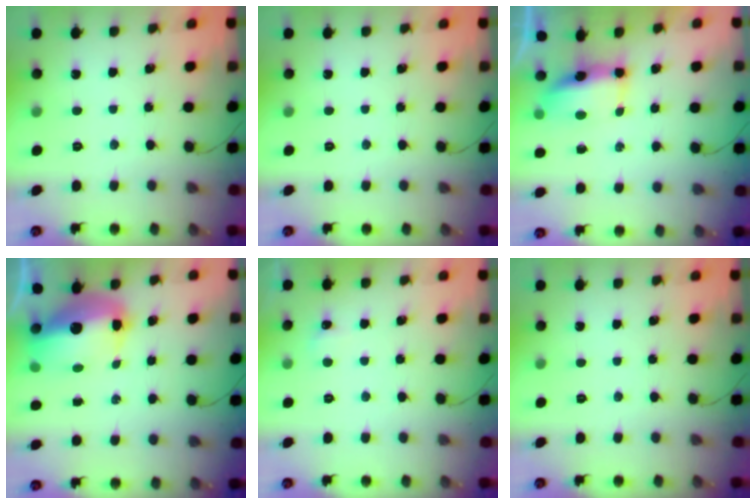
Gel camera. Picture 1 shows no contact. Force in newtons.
{"total": 0.0}
{"total": 7.2, "press": 7.0, "slide": 1.8}
{"total": 11.6, "press": 11.4, "slide": 2.2}
{"total": 3.3, "press": 3.0, "slide": 1.2}
{"total": 0.0}